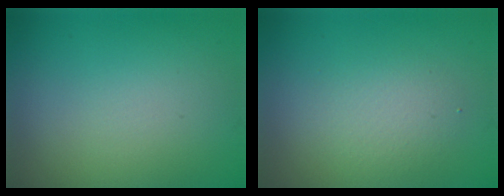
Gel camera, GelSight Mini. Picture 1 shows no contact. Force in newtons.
{"total": 2.4, "press": 2.4, "slide": 0.2}